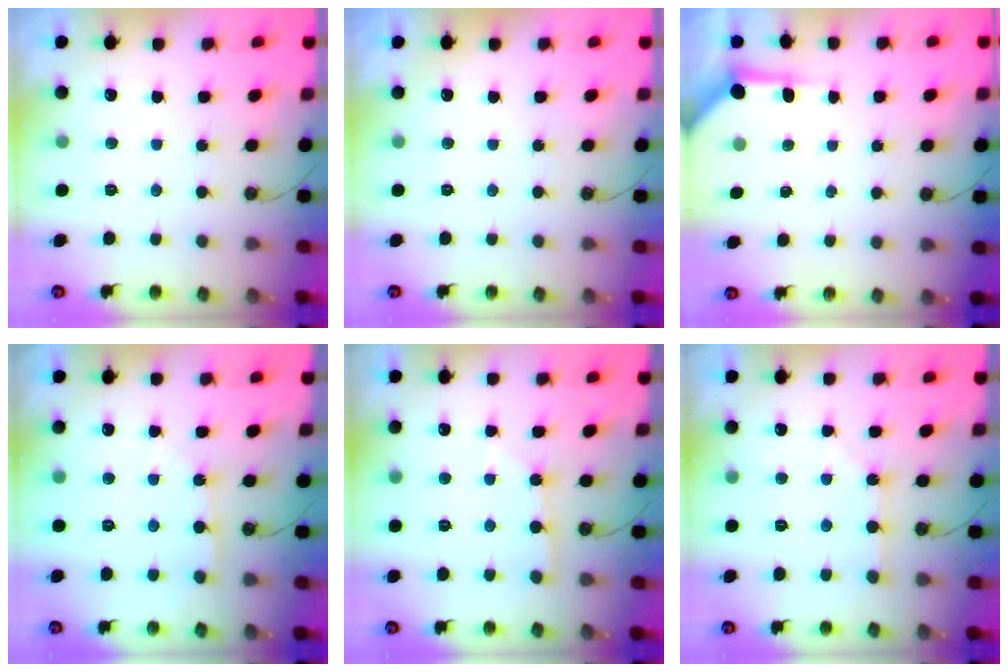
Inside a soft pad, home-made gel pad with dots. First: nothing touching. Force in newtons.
{"total": 0.0}
{"total": 3.9, "press": 3.9, "slide": 0.4}
{"total": 4.2, "press": 4.2, "slide": 0.5}
{"total": 1.5, "press": 1.5, "slide": 0.2}
{"total": 0.9, "press": 0.8, "slide": 0.2}